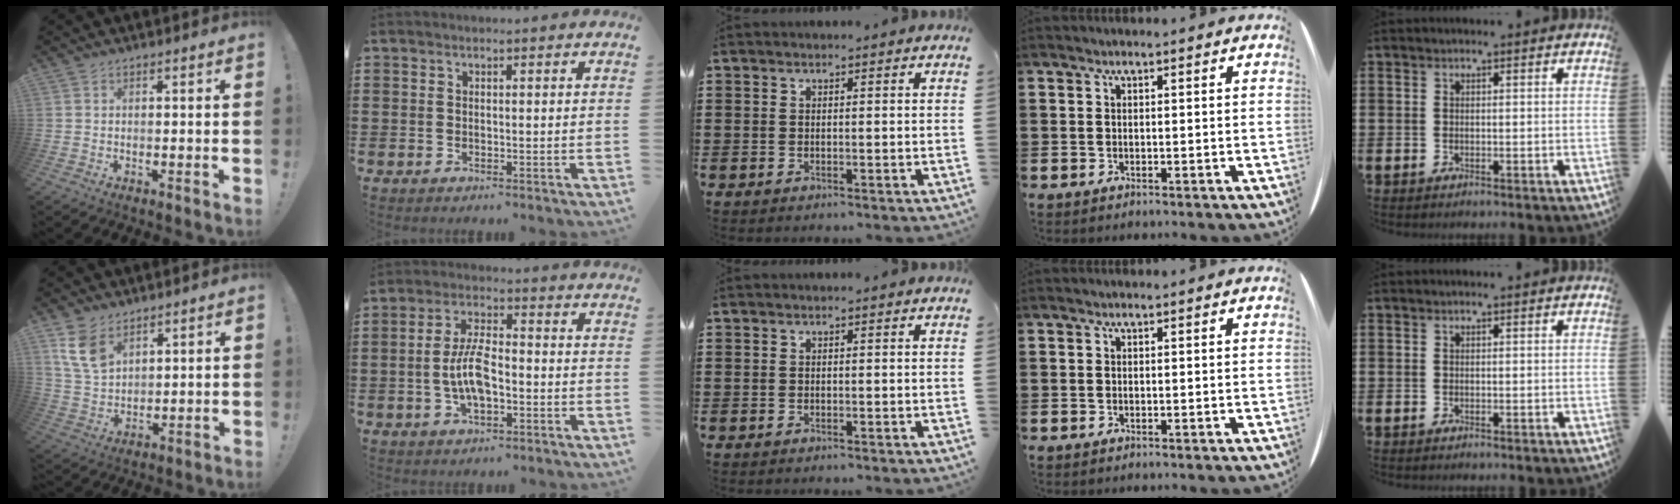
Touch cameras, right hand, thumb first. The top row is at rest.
{"thumb": {"total": 9.4, "force": [5.8, 5.7, 4.7], "torque": [-0.087, -0.022, 0.117]}, "index": {"total": 7.5, "force": [-1.6, 3.2, 6.6], "torque": [-0.148, -0.001, -0.037]}}